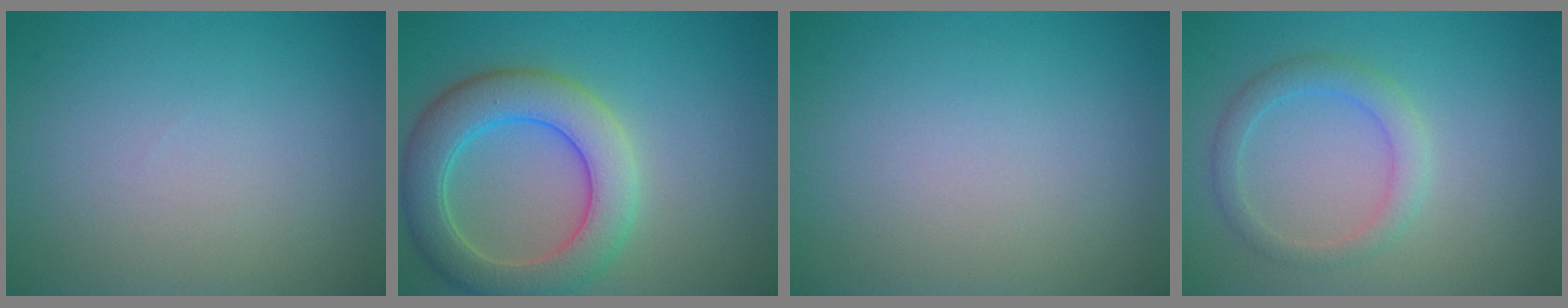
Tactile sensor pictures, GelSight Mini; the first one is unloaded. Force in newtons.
{"total": 6.9, "press": 6.8, "slide": 0.4}
{"total": 0.0}
{"total": 2.4, "press": 2.4, "slide": 0.1}